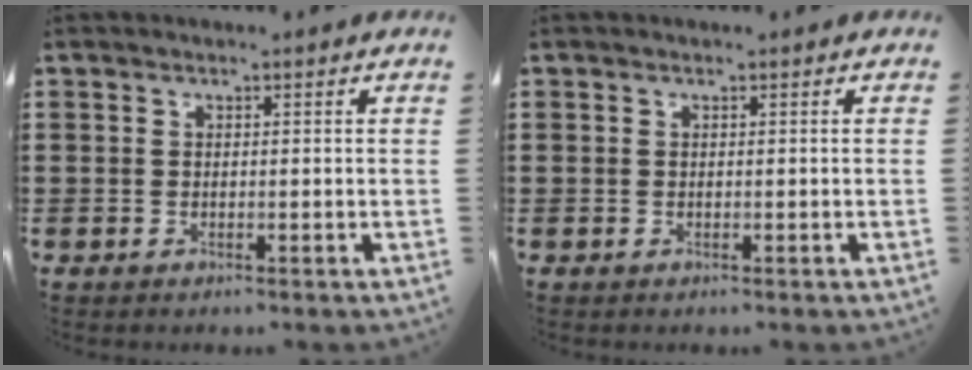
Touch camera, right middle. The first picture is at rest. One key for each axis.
{"total": 0.0}